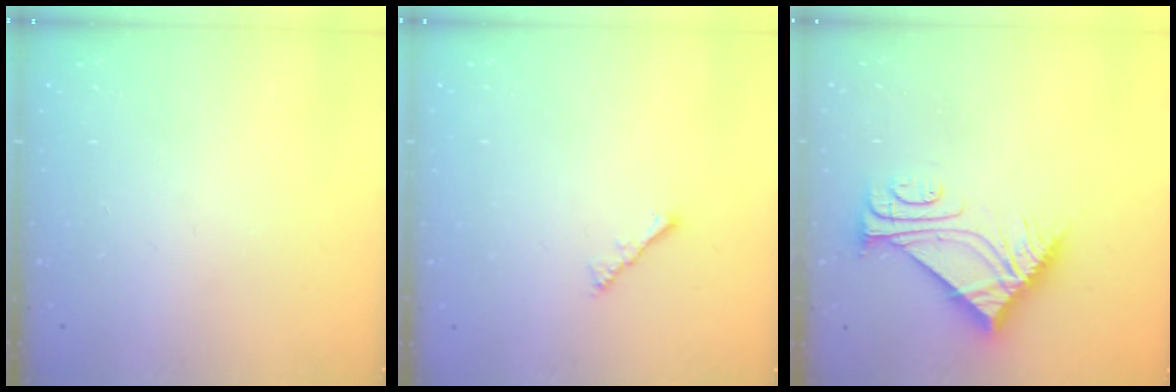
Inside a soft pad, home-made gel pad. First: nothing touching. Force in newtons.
{"total": 2.2, "press": 2.1, "slide": 0.5}
{"total": 8.7, "press": 8.7, "slide": 0.1}